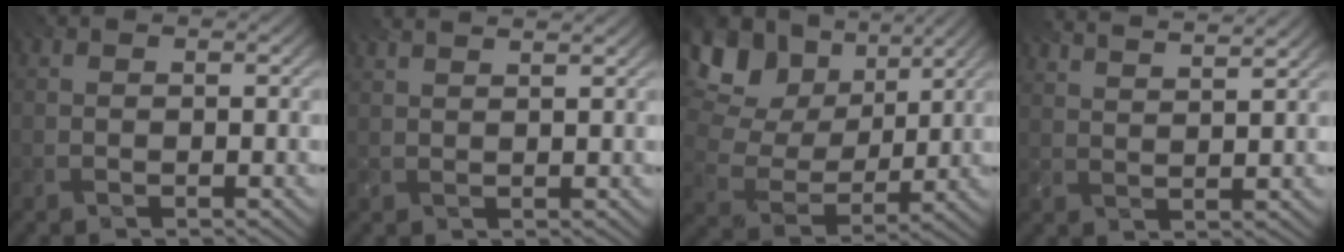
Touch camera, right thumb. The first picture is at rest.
{"total": 3.3, "force": [2.8, 0.5, 1.7], "torque": [-0.023, 0.003, 0.030]}
{"total": 13.7, "force": [5.4, 9.6, 8.2], "torque": [-0.198, 0.026, 0.085]}
{"total": 7.4, "force": [6.2, 1.4, 3.9], "torque": [-0.062, 0.002, 0.082]}